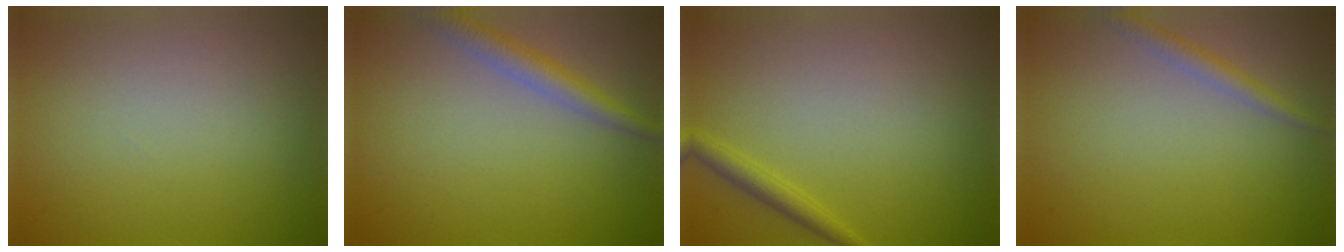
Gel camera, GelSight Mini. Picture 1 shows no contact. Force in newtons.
{"total": 2.9, "press": 2.9, "slide": 0.1}
{"total": 1.6, "press": 1.6, "slide": 0.1}
{"total": 1.6, "press": 1.6, "slide": 0.1}